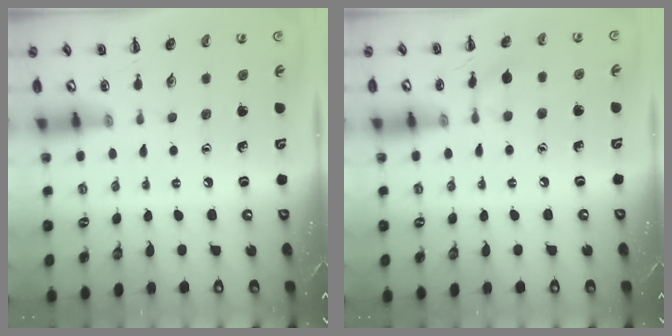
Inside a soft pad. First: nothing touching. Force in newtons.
{"total": 6.5, "press": 6.1, "slide": 2.2}